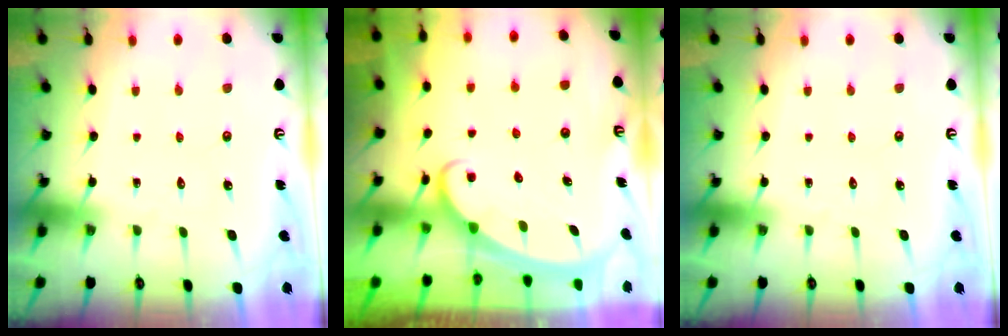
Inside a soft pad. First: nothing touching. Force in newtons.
{"total": 2.3, "press": 2.3, "slide": 0.2}
{"total": 0.0}